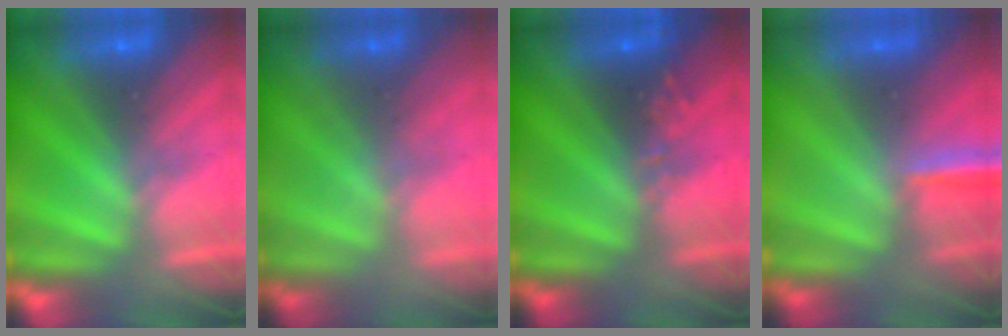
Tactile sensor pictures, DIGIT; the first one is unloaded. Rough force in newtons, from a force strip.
{"total": 1.2}
{"total": 2.4}
{"total": 3.1}